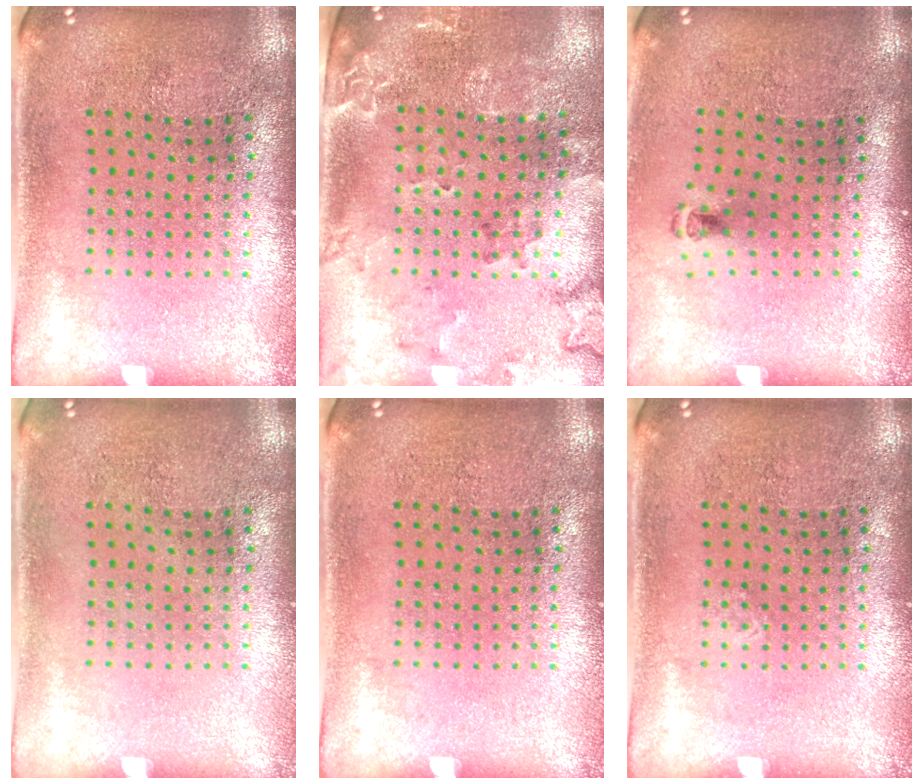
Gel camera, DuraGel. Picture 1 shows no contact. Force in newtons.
{"total": 1.9, "press": 1.7, "slide": 1.0}
{"total": 0.6, "press": 0.4, "slide": 0.5}
{"total": 0.0}
{"total": 0.0}
{"total": 0.0}